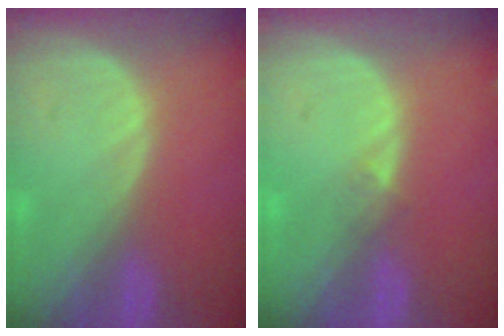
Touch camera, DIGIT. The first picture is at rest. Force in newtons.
{"total": 1.2, "press": 0.9, "slide": 0.9}